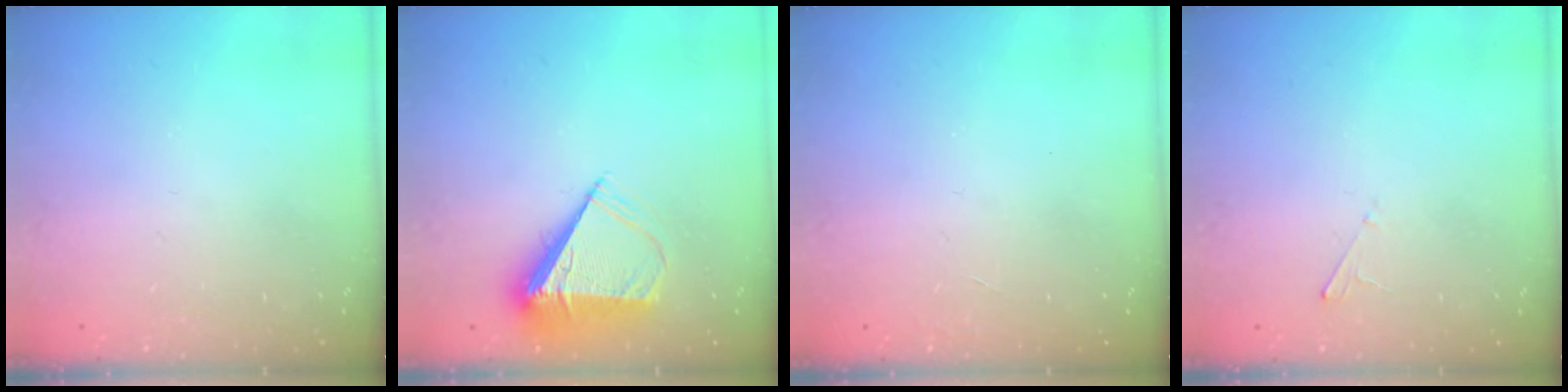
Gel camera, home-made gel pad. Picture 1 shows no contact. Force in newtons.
{"total": 7.4, "press": 7.2, "slide": 1.3}
{"total": 0.0}
{"total": 2.0, "press": 2.0, "slide": 0.2}